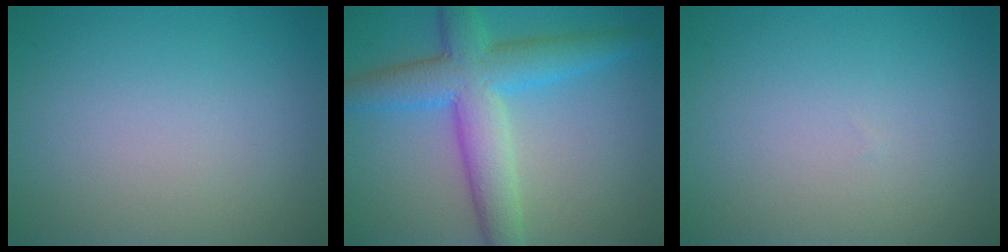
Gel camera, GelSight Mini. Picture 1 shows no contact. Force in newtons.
{"total": 7.4, "press": 7.4, "slide": 0.2}
{"total": 0.0}